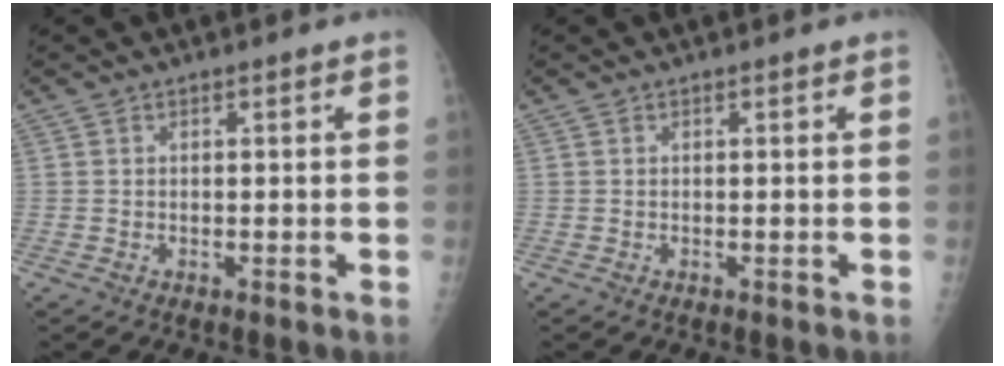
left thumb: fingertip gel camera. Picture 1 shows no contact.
{"total": 0.0}